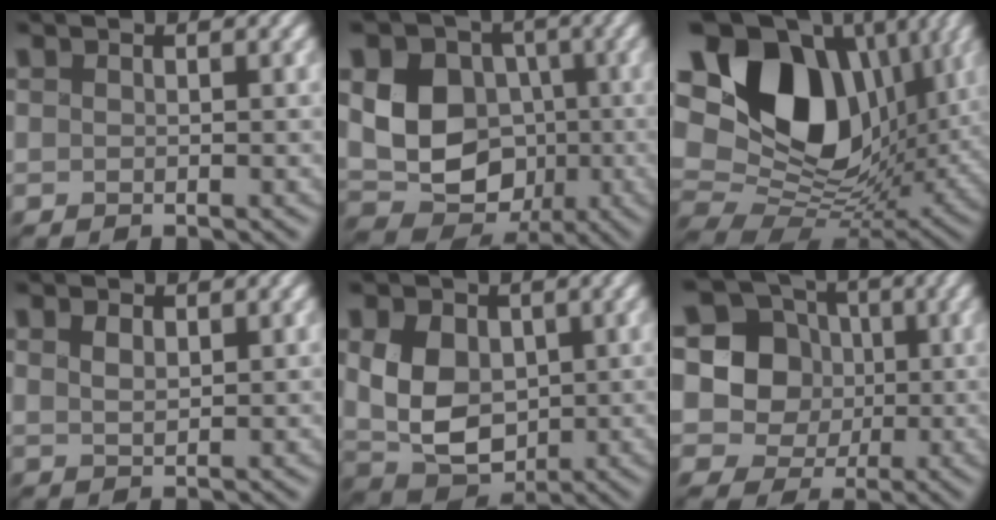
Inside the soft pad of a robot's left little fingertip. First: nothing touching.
{"total": 12.6, "force": [0.1, 10.6, 6.9], "torque": [-0.127, 0.019, -0.023]}
{"total": 19.0, "force": [5.0, 13.5, 12.4], "torque": [-0.242, 0.011, 0.086]}
{"total": 1.3, "force": [0.6, 0.6, 1.0], "torque": [-0.020, -0.002, 0.013]}
{"total": 6.4, "force": [0.4, 4.6, 4.4], "torque": [-0.092, -0.007, 0.003]}
{"total": 10.2, "force": [1.3, 9.3, 4.1], "torque": [-0.103, 0.039, -0.001]}